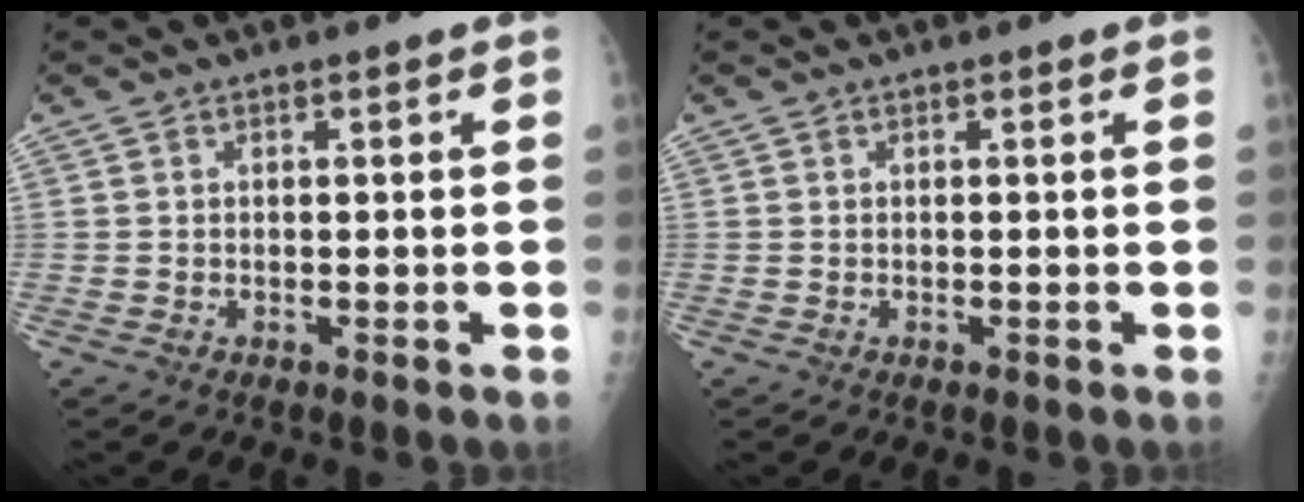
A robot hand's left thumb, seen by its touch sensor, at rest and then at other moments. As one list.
[{"total": 0.0}]